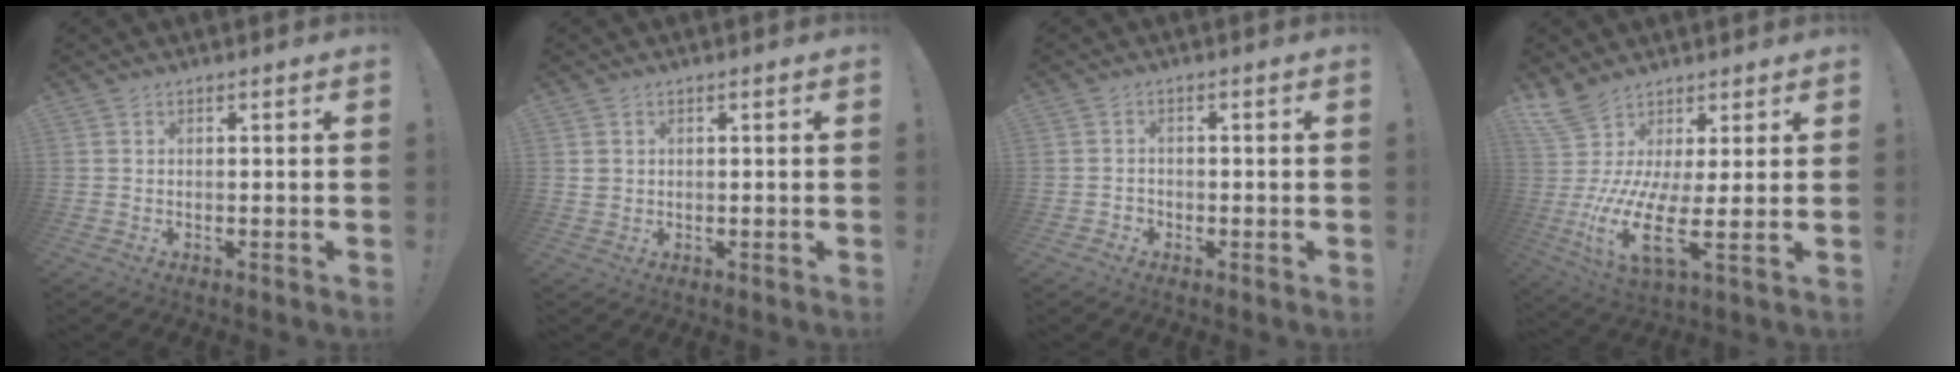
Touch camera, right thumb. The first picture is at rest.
{"total": 1.8, "force": [0.5, 1.6, 0.8], "torque": [-0.012, 0.002, 0.011]}
{"total": 1.8, "force": [-1.0, 1.4, 0.5], "torque": [-0.005, 0.000, -0.019]}
{"total": 12.8, "force": [3.2, 3.0, 12.1], "torque": [-0.267, -0.056, 0.057]}